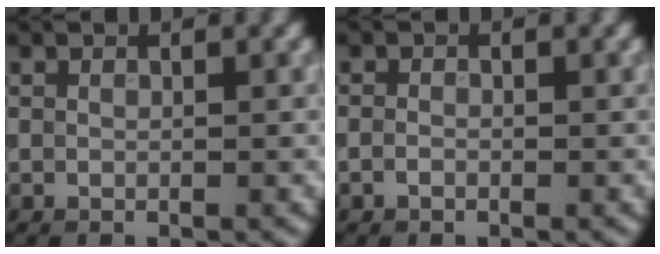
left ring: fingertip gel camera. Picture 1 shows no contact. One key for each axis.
{"total": 0.8, "fx": -0.4, "fy": 0.5, "fz": 0.5, "tx": -0.009, "ty": 0.000, "tz": -0.010}